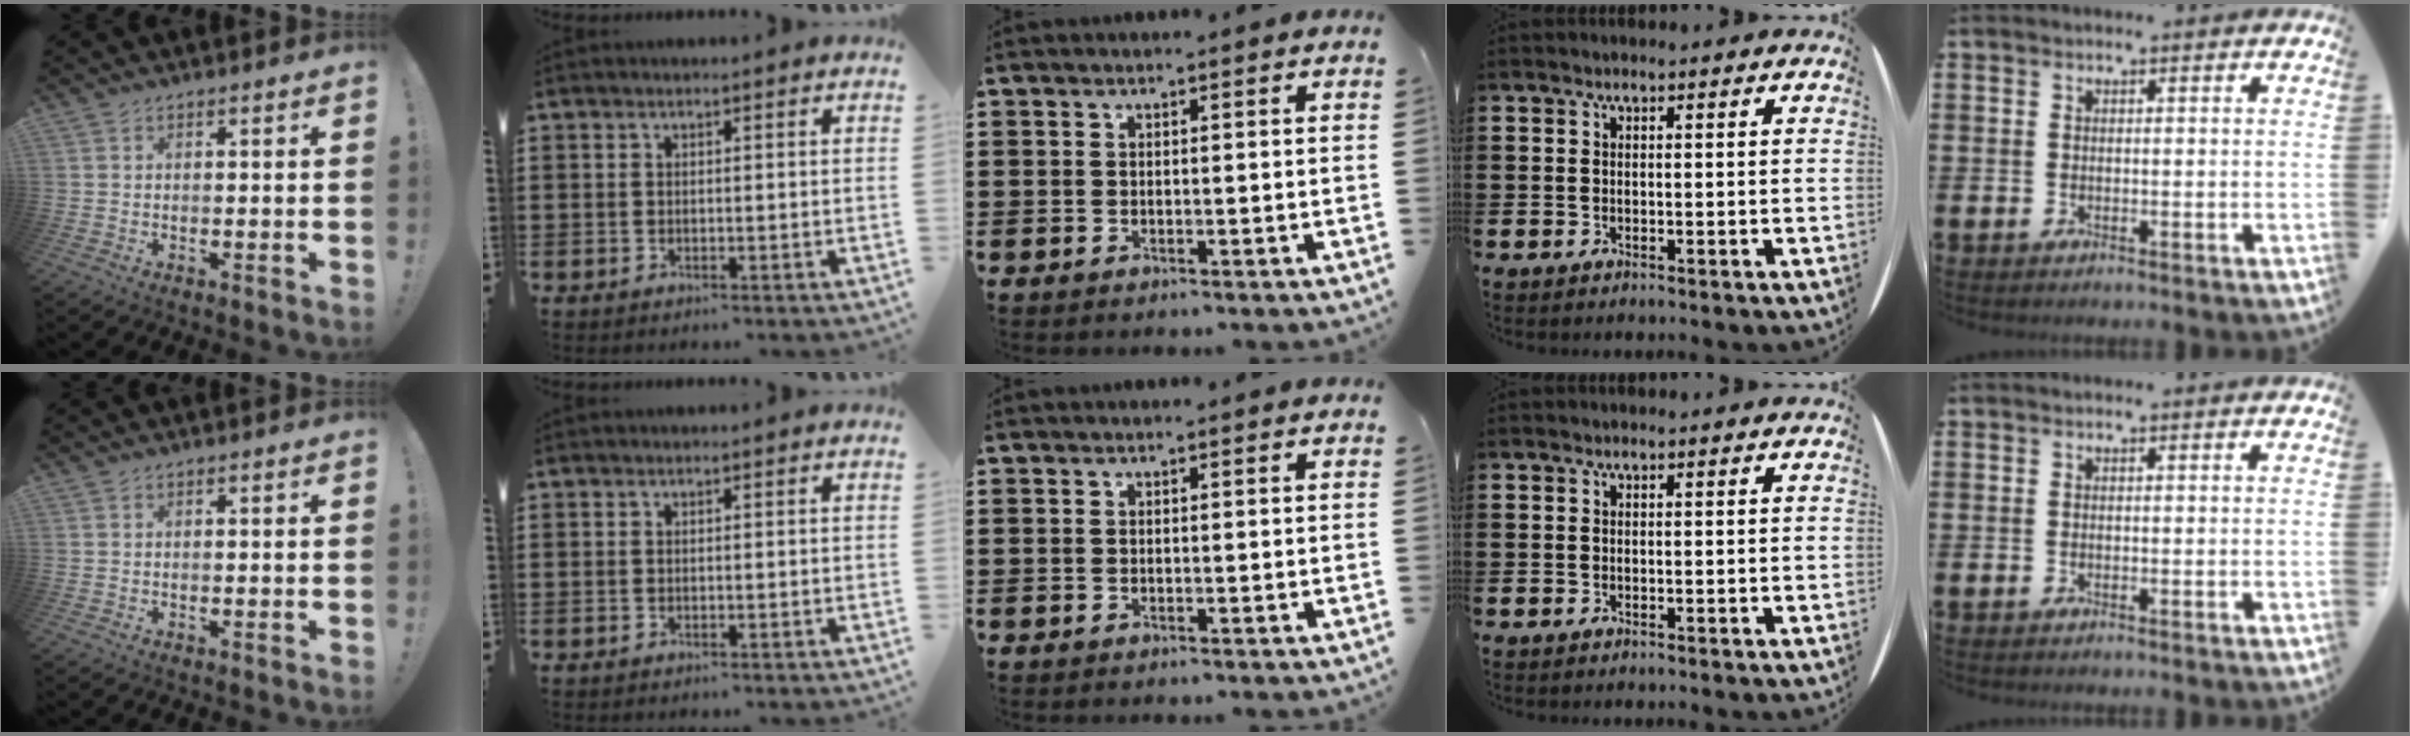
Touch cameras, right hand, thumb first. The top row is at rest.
{}